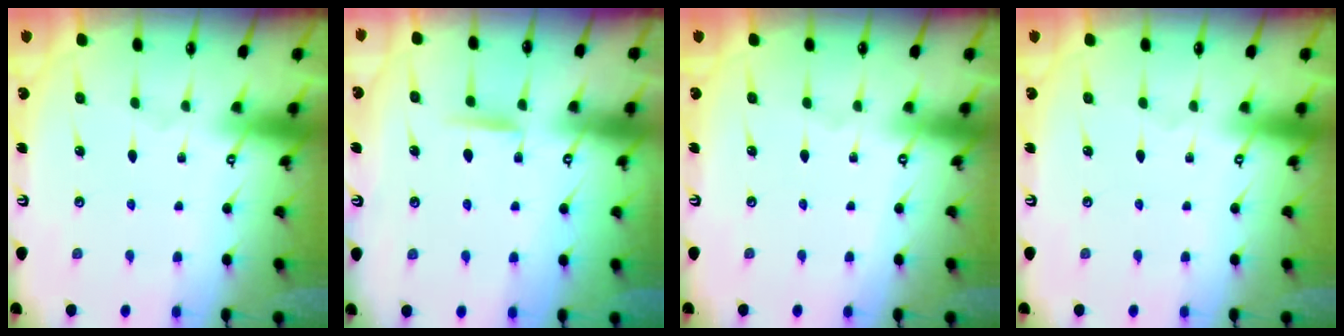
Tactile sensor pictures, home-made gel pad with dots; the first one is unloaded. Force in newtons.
{"total": 6.1, "press": 6.1, "slide": 0.9}
{"total": 0.0}
{"total": 0.0}